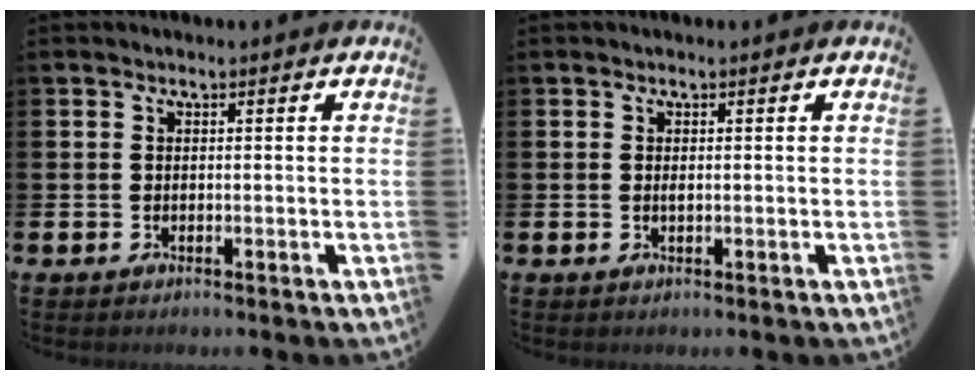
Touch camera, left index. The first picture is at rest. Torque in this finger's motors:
{"motor_torque": [0.07, 0.04, -0.01, 0.02]}